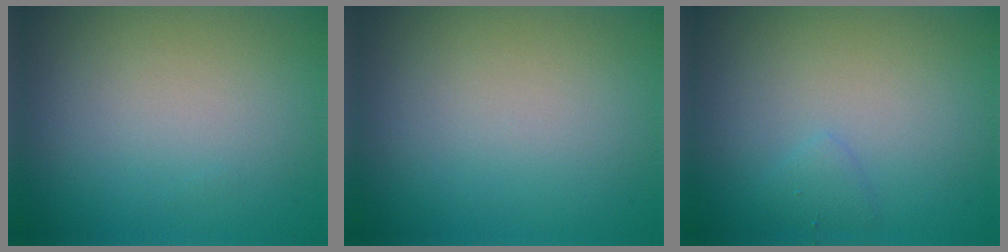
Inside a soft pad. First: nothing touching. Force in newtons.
{"total": 0.0}
{"total": 0.9, "press": 0.9, "slide": 0.0}